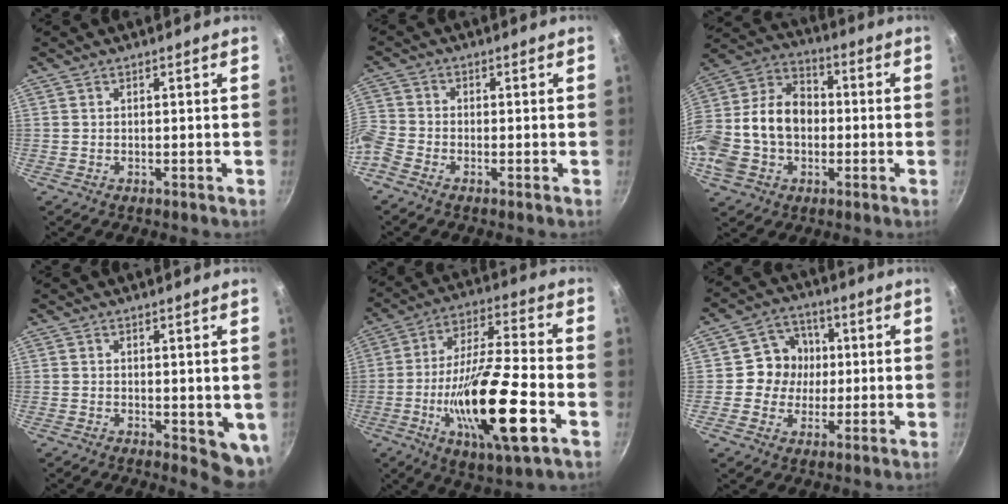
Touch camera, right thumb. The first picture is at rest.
{"total": 5.7, "force": [-3.3, 3.5, 3.1], "torque": [-0.084, 0.014, -0.087]}
{"total": 20.8, "force": [-2.1, 15.5, 13.7], "torque": [-0.257, 0.057, -0.042]}
{"total": 5.7, "force": [-0.1, 2.7, 5.0], "torque": [-0.052, -0.007, 0.003]}
{"total": 21.7, "force": [-6.5, 5.6, 19.9], "torque": [-0.351, 0.023, -0.118]}
{"total": 8.4, "force": [0.4, 7.9, 2.8], "torque": [0.000, 0.010, -0.009]}